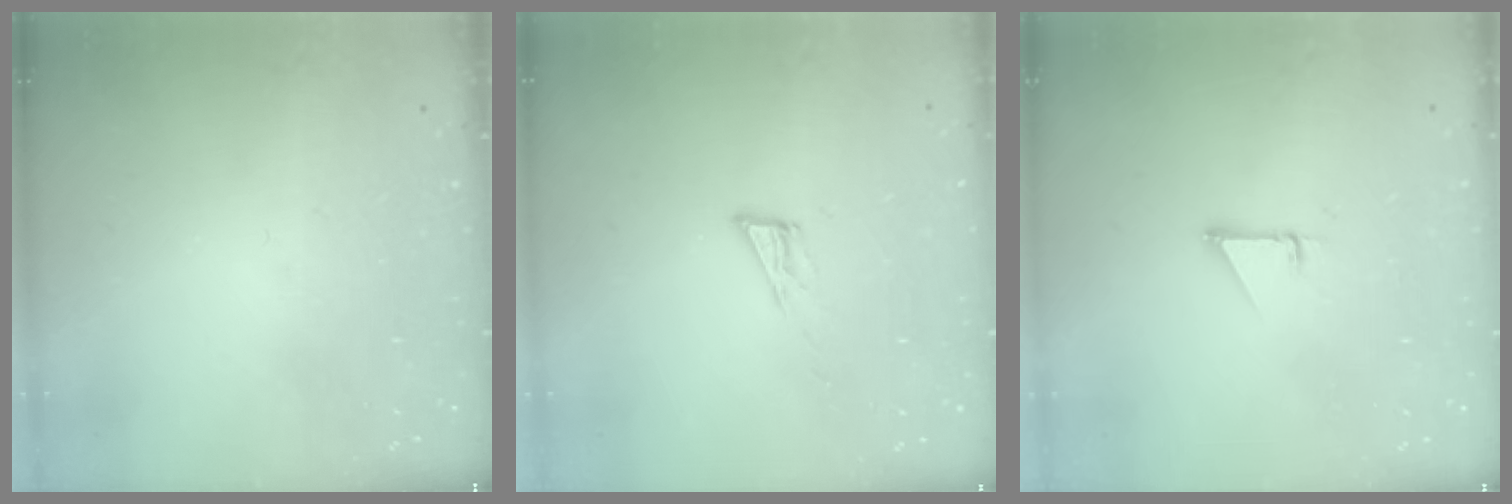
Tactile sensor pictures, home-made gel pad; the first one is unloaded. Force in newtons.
{"total": 7.0, "press": 6.9, "slide": 0.9}
{"total": 0.9, "press": 0.9, "slide": 0.1}